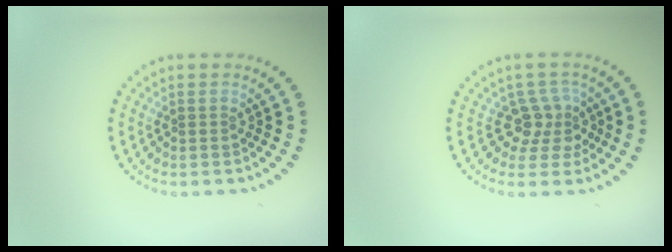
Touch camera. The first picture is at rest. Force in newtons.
{"total": 2.8, "press": 2.1, "slide": 1.8}